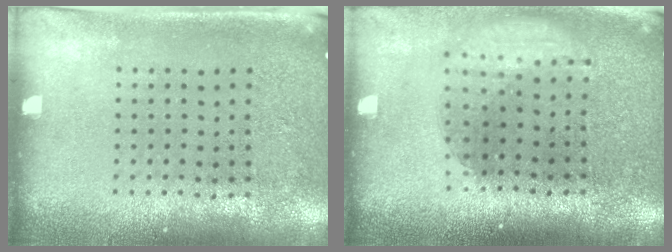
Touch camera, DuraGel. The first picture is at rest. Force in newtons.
{"total": 1.9, "press": 1.4, "slide": 1.2}